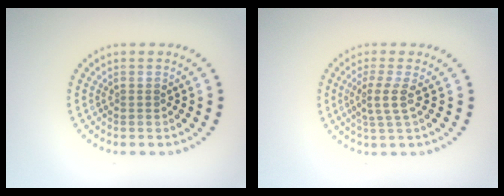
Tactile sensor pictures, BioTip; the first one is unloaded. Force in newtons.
{"total": 2.3, "press": 1.7, "slide": 1.5}